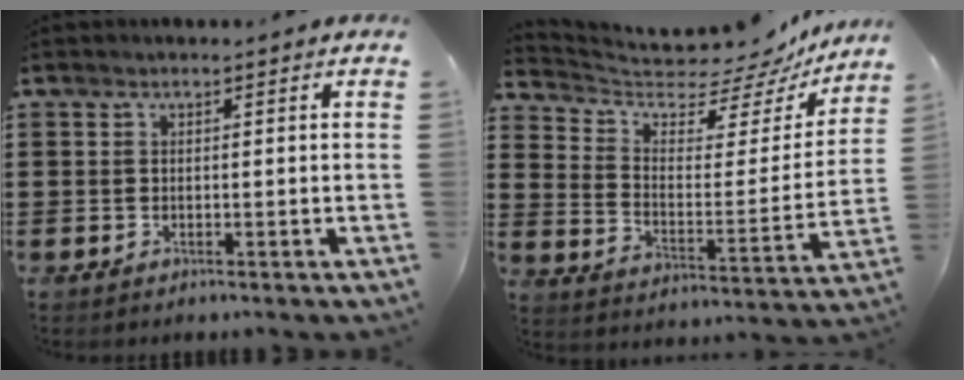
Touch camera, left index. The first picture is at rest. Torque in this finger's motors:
{"motor_torque": [1.61, -0.53, 0.35, 0.04]}